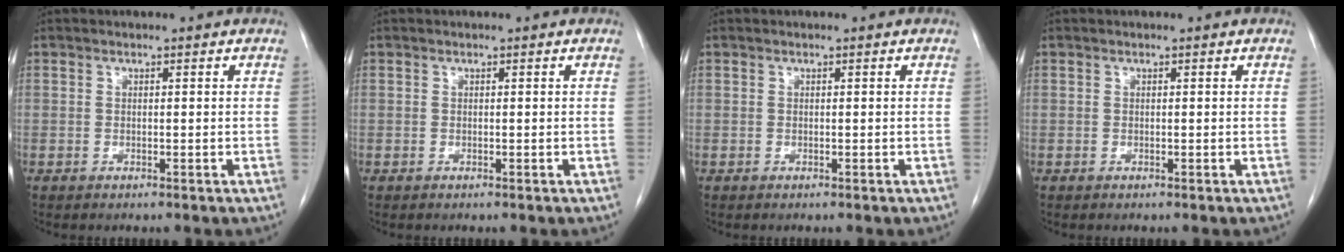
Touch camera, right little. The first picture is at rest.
{"total": 0.0}
{"total": 0.0}
{"total": 0.0}